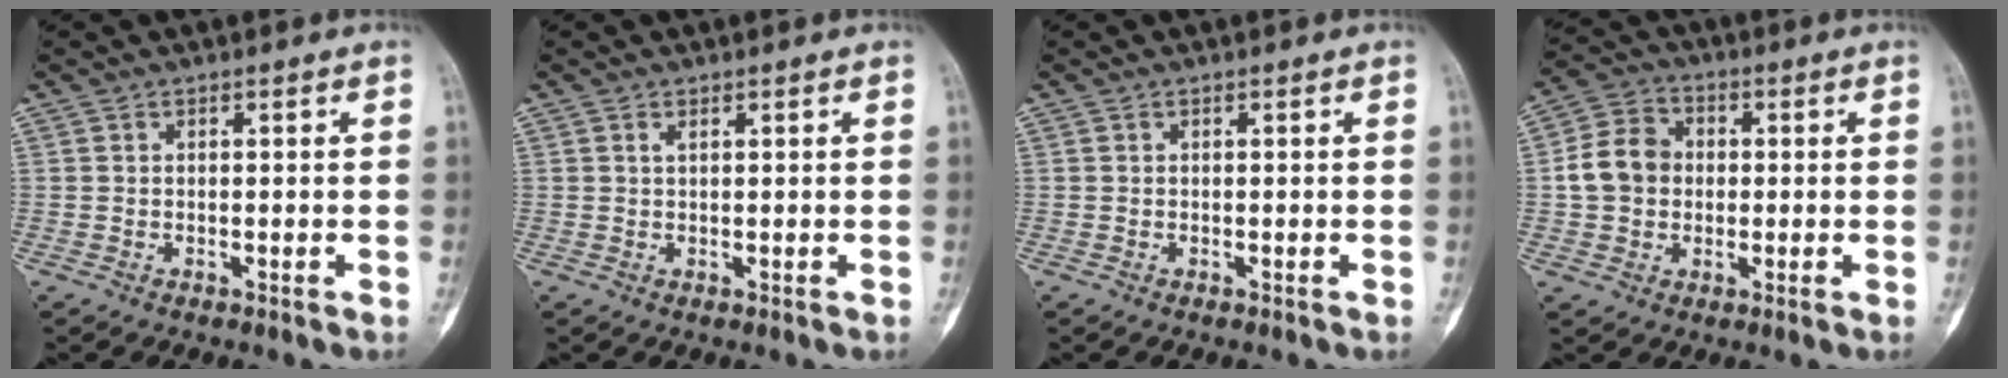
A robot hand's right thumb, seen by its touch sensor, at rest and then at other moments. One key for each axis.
{"total": 0.8, "fx": 0.4, "fy": 0.3, "fz": 0.5, "tx": -0.009, "ty": 0.002, "tz": 0.008}
{"total": 0.0}
{"total": 8.5, "fx": 0.0, "fy": 7.2, "fz": 4.6, "tx": -0.069, "ty": 0.019, "tz": -0.010}